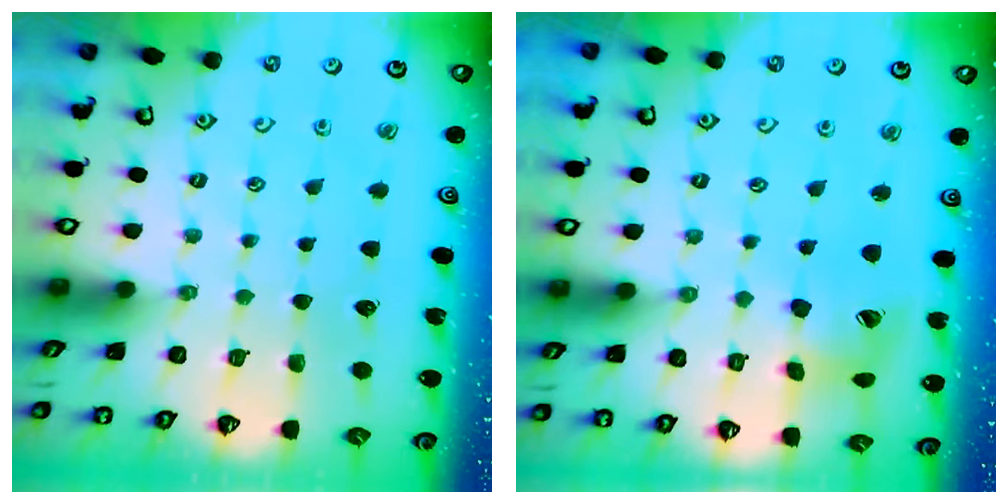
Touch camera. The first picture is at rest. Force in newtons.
{"total": 13.4, "press": 13.3, "slide": 1.5}